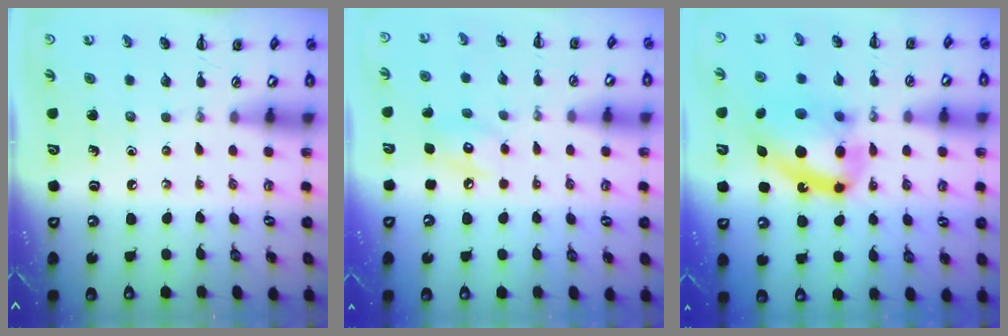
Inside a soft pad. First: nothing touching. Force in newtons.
{"total": 7.4, "press": 7.4, "slide": 1.0}
{"total": 15.6, "press": 15.1, "slide": 4.2}